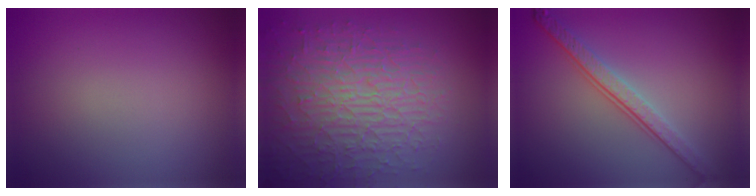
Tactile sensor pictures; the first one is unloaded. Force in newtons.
{"total": 9.0, "press": 6.2, "slide": 6.5}
{"total": 4.2, "press": 3.0, "slide": 2.9}